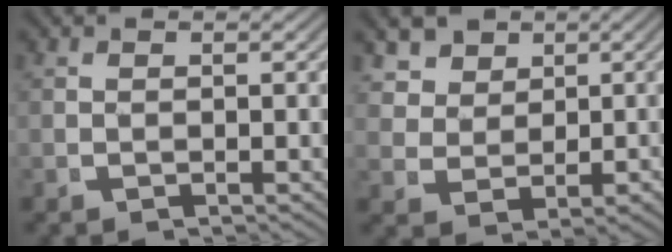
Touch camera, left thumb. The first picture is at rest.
{"total": 6.5, "force": [2.2, 5.2, 3.2], "torque": [-0.075, -0.025, 0.047]}